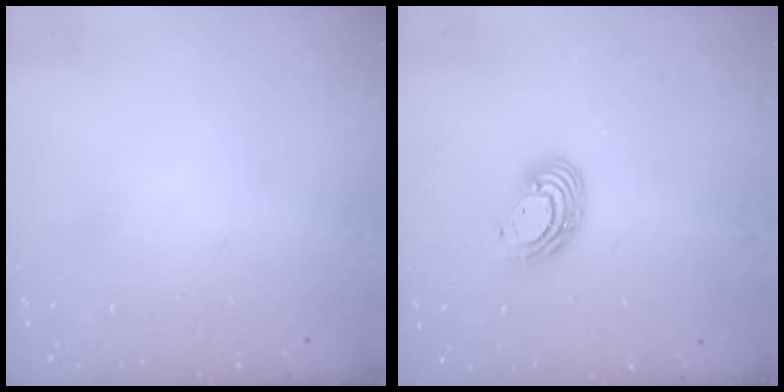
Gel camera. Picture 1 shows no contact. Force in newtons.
{"total": 9.2, "press": 9.1, "slide": 1.6}